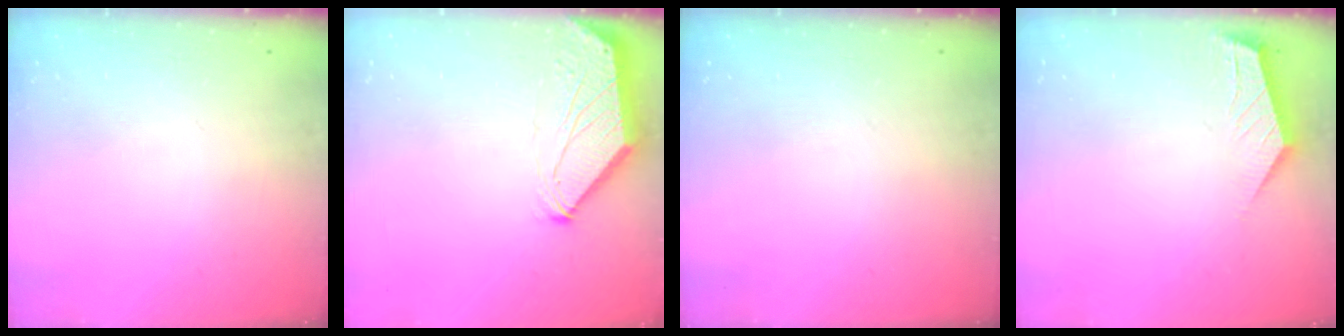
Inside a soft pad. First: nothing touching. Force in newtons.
{"total": 0.0}
{"total": 0.0}
{"total": 1.7, "press": 1.7, "slide": 0.1}